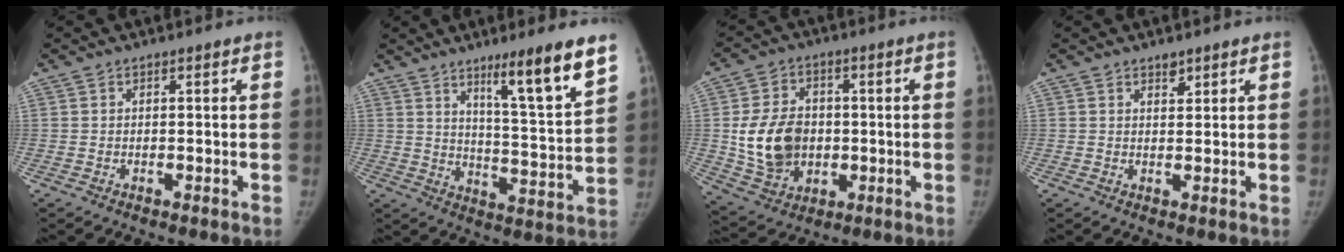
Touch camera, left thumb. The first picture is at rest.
{"total": 14.0, "force": [9.0, 0.7, 10.6], "torque": [-0.152, -0.064, 0.144]}
{"total": 13.4, "force": [-0.2, 10.4, 8.4], "torque": [-0.122, 0.000, 0.008]}
{"total": 2.0, "force": [1.5, 1.0, 0.8], "torque": [-0.001, -0.009, 0.022]}